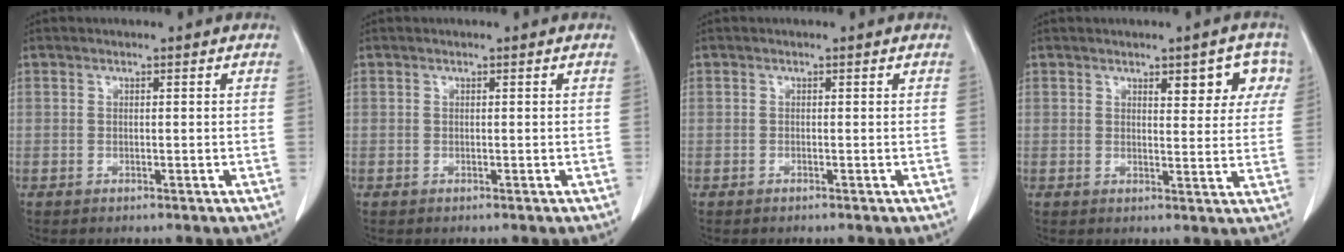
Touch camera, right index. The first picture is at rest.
{"total": 0.0}
{"total": 0.0}
{"total": 6.2, "force": [3.1, 2.3, 4.8], "torque": [-0.046, 0.010, 0.035]}